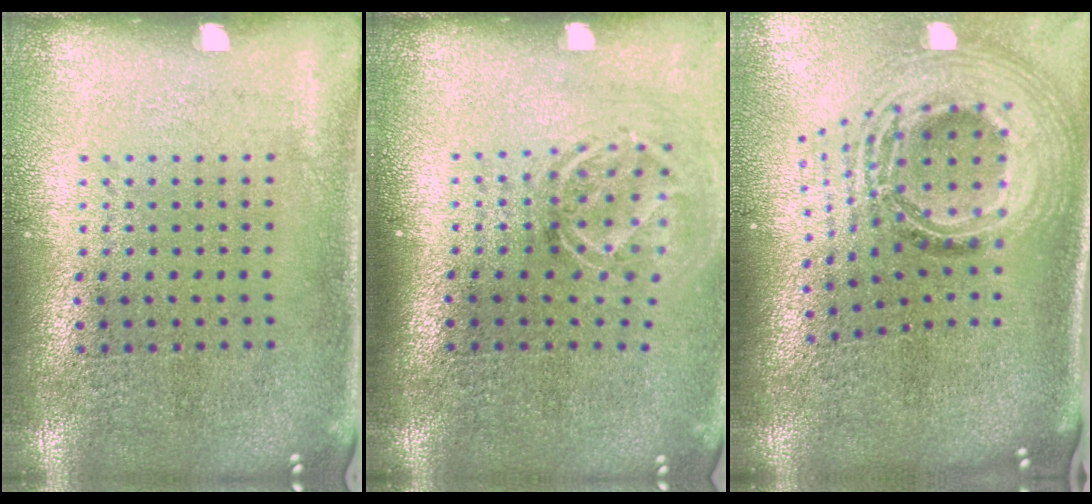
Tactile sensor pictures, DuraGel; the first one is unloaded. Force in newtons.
{"total": 1.7, "press": 1.3, "slide": 1.2}
{"total": 2.4, "press": 1.8, "slide": 1.6}